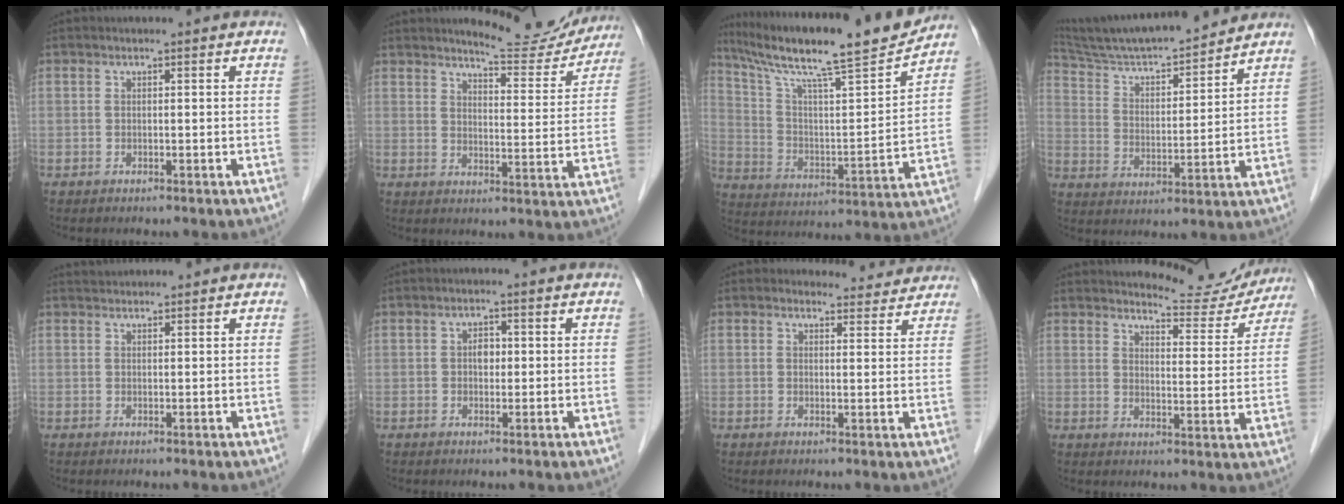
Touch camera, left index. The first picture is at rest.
{"total": 11.5, "force": [11.0, 2.0, 2.6], "torque": [-0.027, -0.028, 0.136]}
{"total": 21.1, "force": [18.2, 0.1, 10.7], "torque": [-0.183, -0.010, 0.294]}
{"total": 18.5, "force": [16.8, 0.5, 7.7], "torque": [-0.141, 0.008, 0.280]}
{"total": 1.7, "force": [1.7, 0.2, -0.1], "torque": [-0.007, 0.018, 0.036]}
{"total": 1.9, "force": [0.1, 1.3, 1.3], "torque": [-0.021, 0.005, 0.002]}
{"total": 4.6, "force": [4.3, 1.4, -0.4], "torque": [0.010, -0.001, 0.041]}
{"total": 10.8, "force": [10.6, 1.9, 0.8], "torque": [-0.004, -0.028, 0.125]}